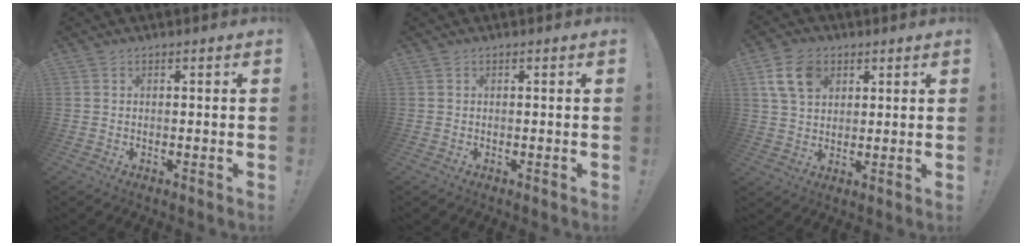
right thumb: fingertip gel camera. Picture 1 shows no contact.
{"total": 0.0}
{"total": 10.4, "force": [4.7, 7.3, 5.8], "torque": [-0.110, -0.004, 0.093]}